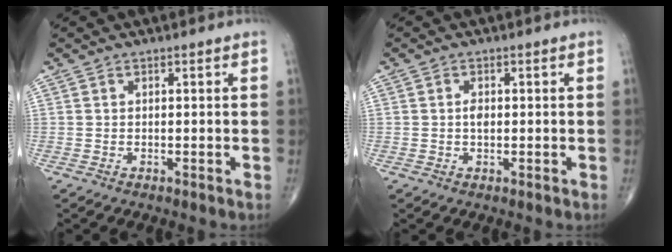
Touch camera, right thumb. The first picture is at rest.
{"total": 1.6, "force": [0.0, 0.9, 1.3], "torque": [-0.017, 0.001, -0.001]}